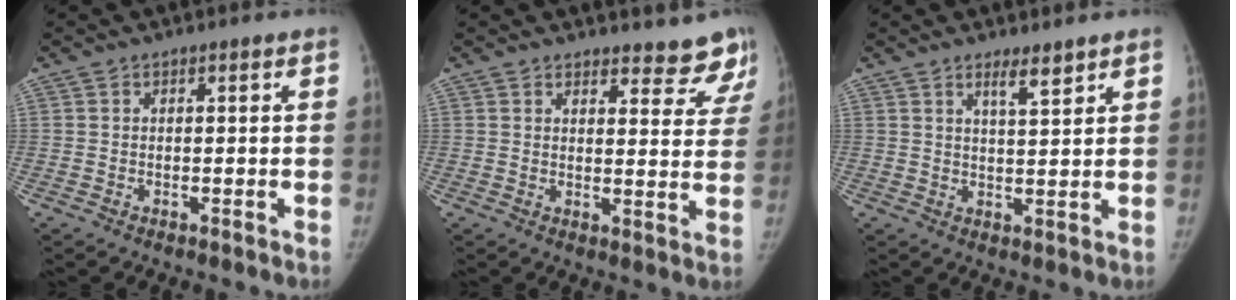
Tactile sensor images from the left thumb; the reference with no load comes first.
{"total": 8.8, "force": [8.2, 2.9, 1.5], "torque": [0.026, -0.052, 0.075]}
{"total": 3.5, "force": [2.6, 0.6, 2.2], "torque": [-0.032, -0.023, 0.046]}